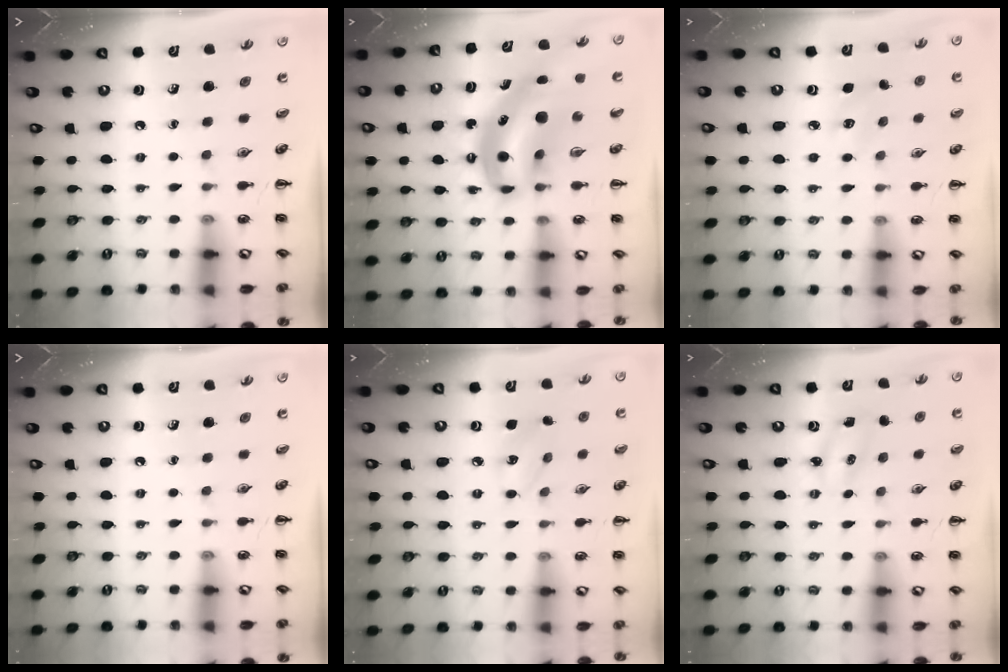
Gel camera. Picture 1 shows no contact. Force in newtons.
{"total": 12.0, "press": 11.7, "slide": 2.8}
{"total": 3.8, "press": 3.6, "slide": 1.1}
{"total": 0.0}
{"total": 6.3, "press": 6.2, "slide": 1.2}
{"total": 2.5, "press": 2.5, "slide": 0.4}